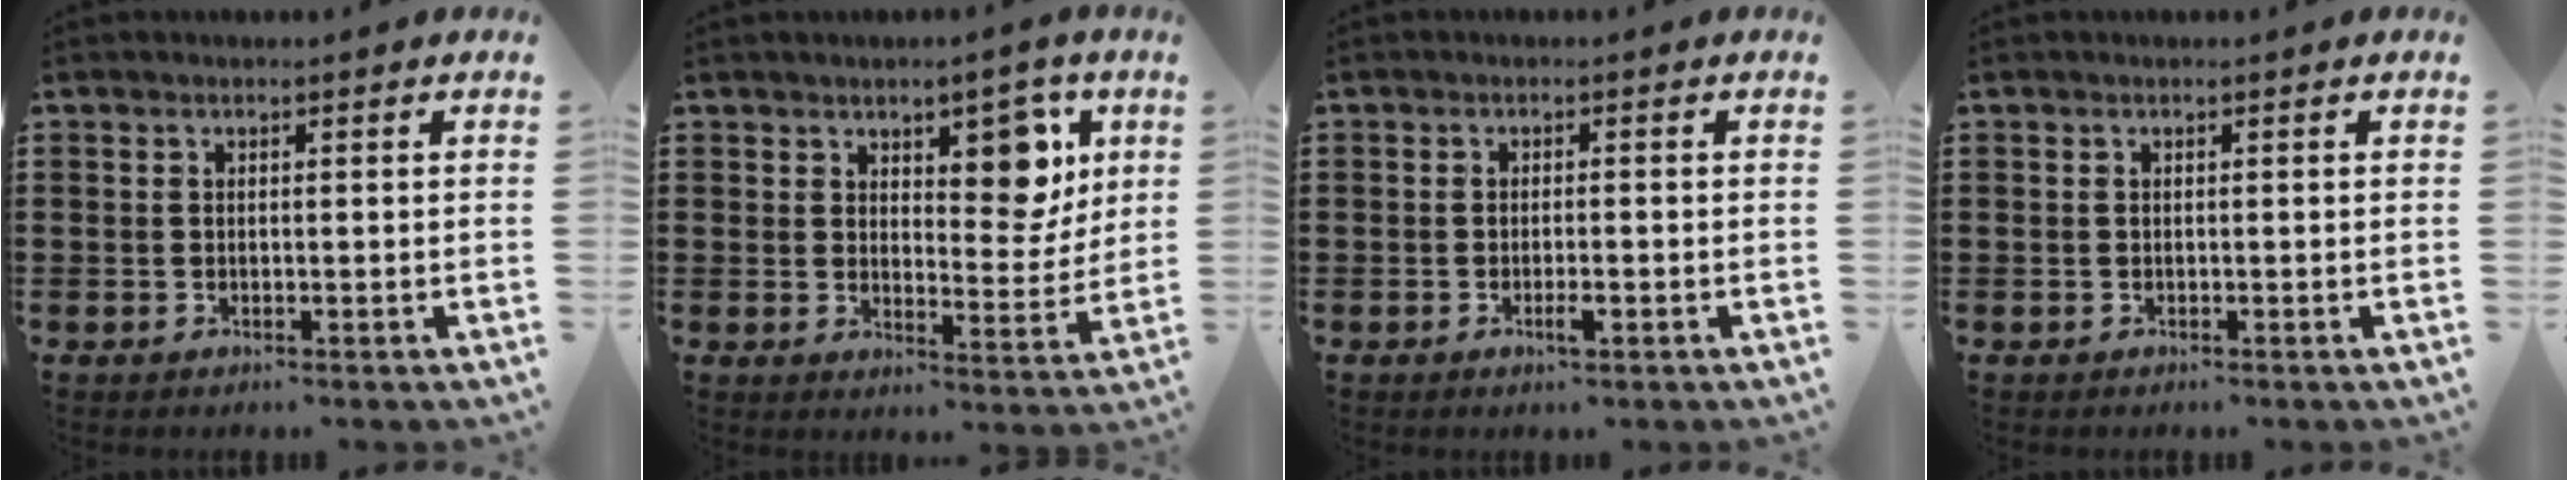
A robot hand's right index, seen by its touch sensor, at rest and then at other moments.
{"total": 7.6, "force": [4.1, 3.9, 5.1], "torque": [-0.073, -0.012, 0.066]}
{"total": 2.0, "force": [-1.0, 0.4, 1.7], "torque": [-0.038, -0.003, -0.019]}
{"total": 0.0}